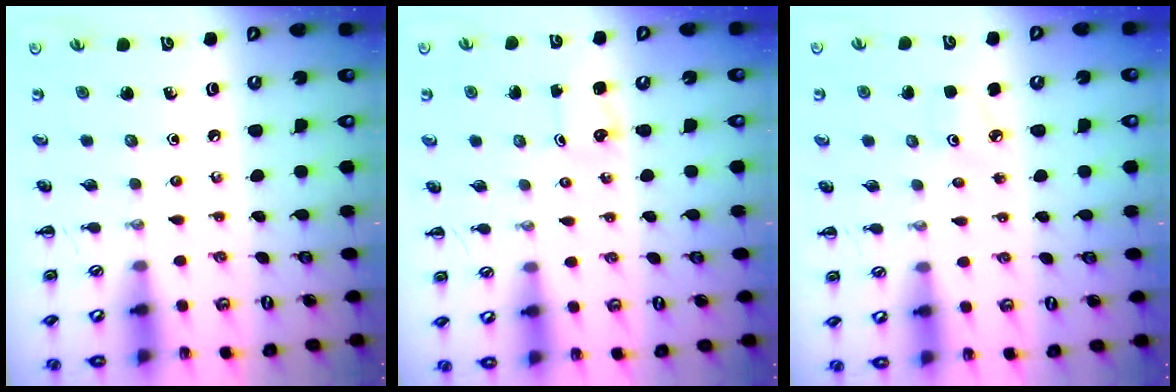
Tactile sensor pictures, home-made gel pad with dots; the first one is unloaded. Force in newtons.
{"total": 1.1, "press": 1.0, "slide": 0.1}
{"total": 3.2, "press": 3.1, "slide": 0.9}